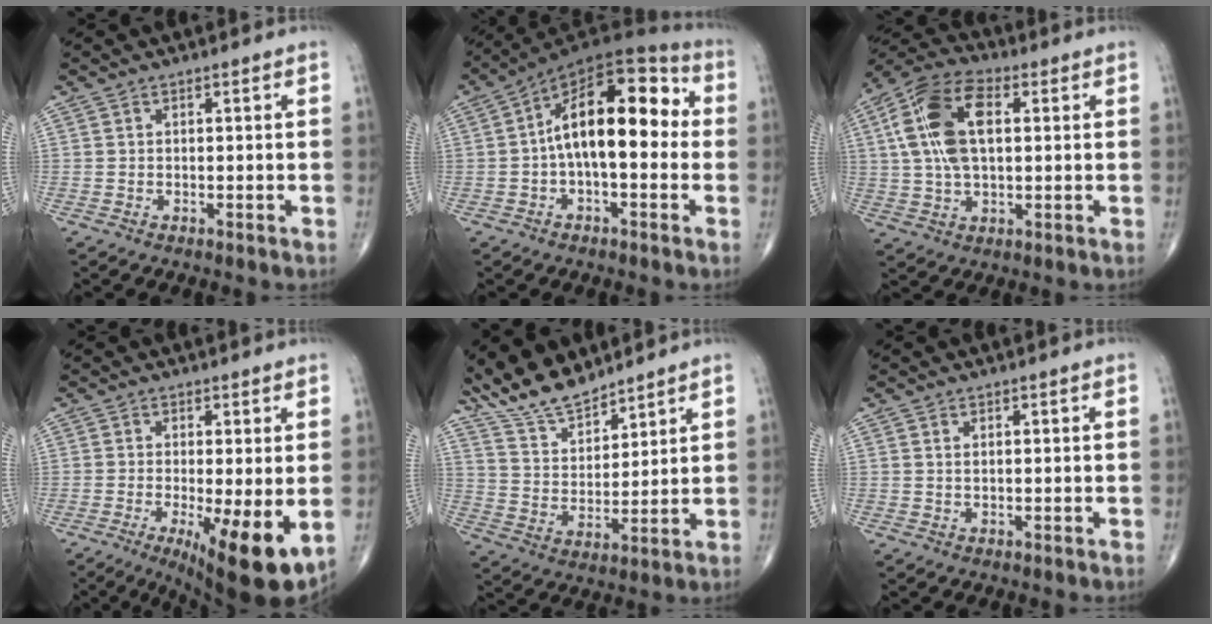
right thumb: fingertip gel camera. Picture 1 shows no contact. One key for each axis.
{"total": 17.2, "fx": 0.9, "fy": 8.4, "fz": 14.9, "tx": -0.209, "ty": 0.047, "tz": 0.001}
{"total": 15.2, "fx": 3.0, "fy": 8.0, "fz": 12.6, "tx": -0.252, "ty": 0.021, "tz": 0.053}
{"total": 12.0, "fx": -3.1, "fy": 3.1, "fz": 11.1, "tx": -0.168, "ty": -0.028, "tz": -0.040}
{"total": 10.5, "fx": 9.5, "fy": 3.2, "fz": 3.3, "tx": -0.049, "ty": -0.050, "tz": 0.187}
{"total": 0.7, "fx": 0.3, "fy": 0.2, "fz": 0.5, "tx": -0.010, "ty": 0.001, "tz": 0.007}